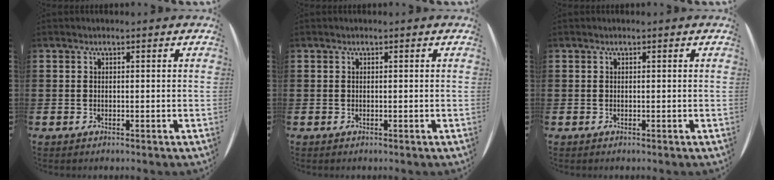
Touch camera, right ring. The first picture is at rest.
{"total": 0.0}
{"total": 0.0}